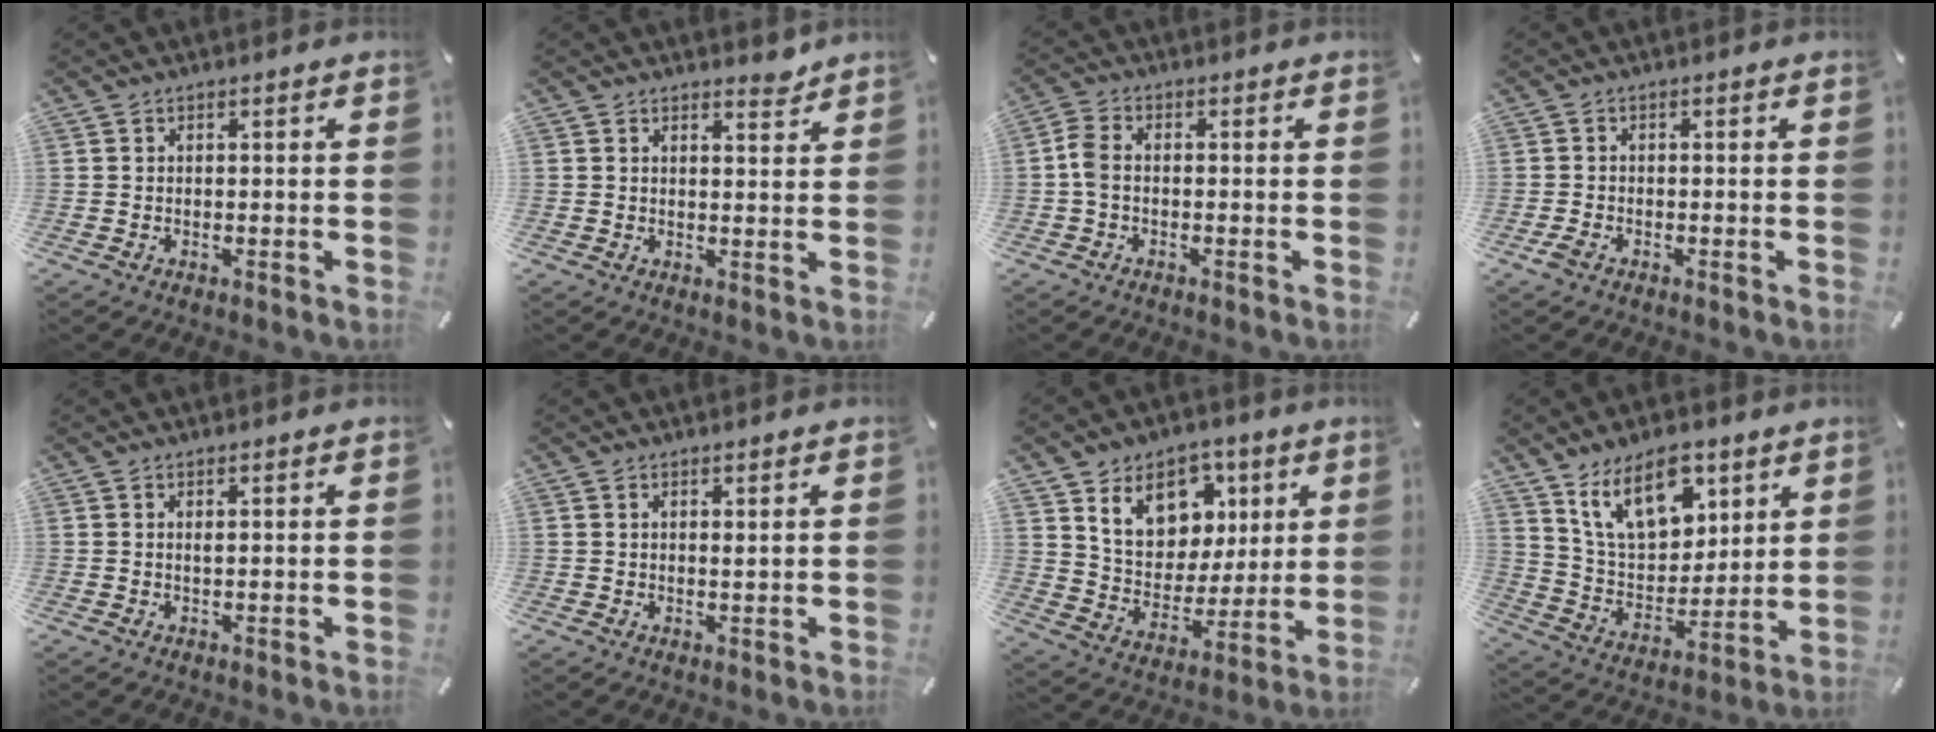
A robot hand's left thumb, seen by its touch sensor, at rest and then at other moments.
{"total": 2.8, "force": [2.5, 1.3, 0.3], "torque": [0.015, -0.019, 0.043]}
{"total": 4.0, "force": [-0.8, 2.5, 3.1], "torque": [-0.068, 0.004, -0.016]}
{"total": 1.5, "force": [-1.1, 0.8, 0.8], "torque": [-0.021, -0.001, -0.021]}
{"total": 0.6, "force": [0.3, 0.0, 0.5], "torque": [-0.012, -0.001, 0.005]}
{"total": 0.7, "force": [0.6, 0.2, 0.4], "torque": [-0.009, -0.002, 0.011]}
{"total": 14.8, "force": [6.9, 12.0, 5.3], "torque": [-0.090, -0.035, 0.133]}
{"total": 15.8, "force": [9.5, 9.3, 8.5], "torque": [-0.146, -0.038, 0.176]}